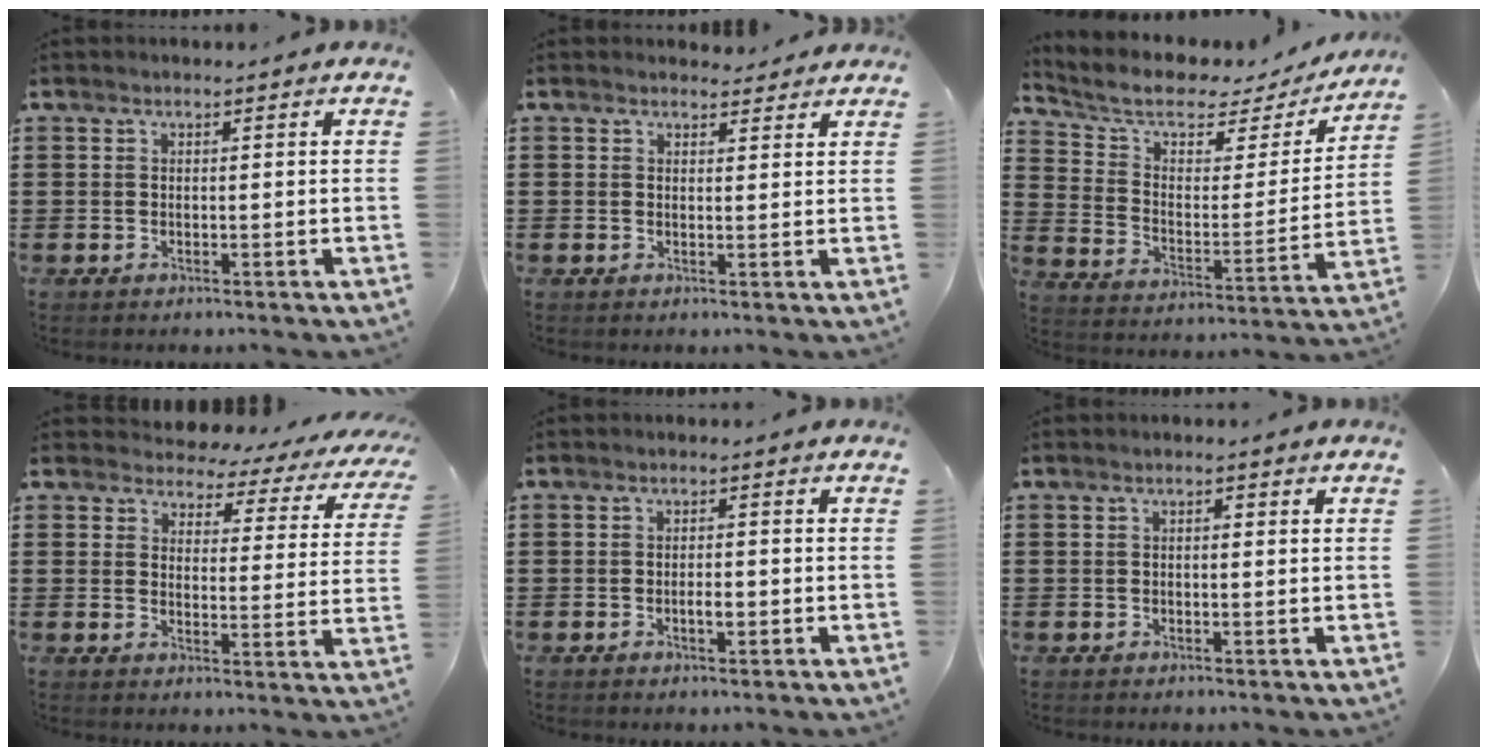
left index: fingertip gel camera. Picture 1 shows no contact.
{"total": 2.2, "force": [1.9, 1.1, 0.0], "torque": [0.001, -0.001, 0.034]}
{"total": 6.1, "force": [4.8, 2.5, 2.8], "torque": [-0.083, -0.034, 0.078]}
{"total": 3.3, "force": [3.0, 1.3, 0.7], "torque": [-0.027, -0.022, 0.044]}
{"total": 1.8, "force": [-0.4, 0.7, 1.6], "torque": [-0.030, 0.000, -0.007]}
{"total": 1.0, "force": [0.3, 0.2, 0.9], "torque": [-0.019, 0.002, 0.004]}